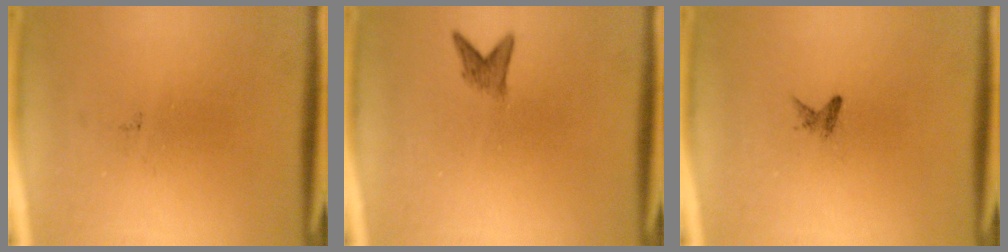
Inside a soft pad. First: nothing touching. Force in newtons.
{"total": 1.8}
{"total": 0.9}